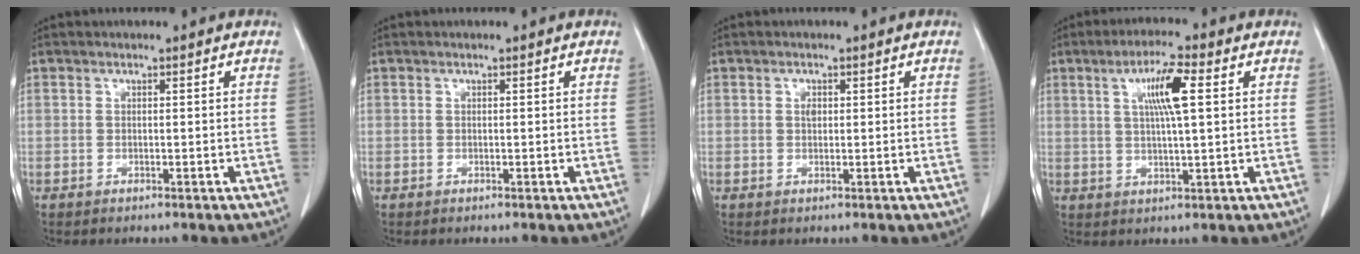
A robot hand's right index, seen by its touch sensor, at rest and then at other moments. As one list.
[{"total": 0.0}, {"total": 1.2, "force": [0.3, 0.8, 0.8], "torque": [-0.014, 0.000, 0.006]}, {"total": 7.1, "force": [2.2, 0.5, 6.8], "torque": [-0.124, 0.006, 0.039]}]